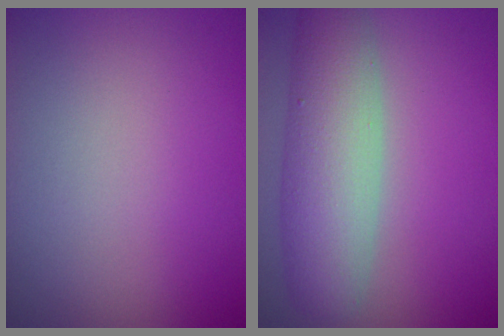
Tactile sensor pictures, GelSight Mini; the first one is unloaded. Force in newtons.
{"total": 7.2, "press": 7.2, "slide": 0.3}